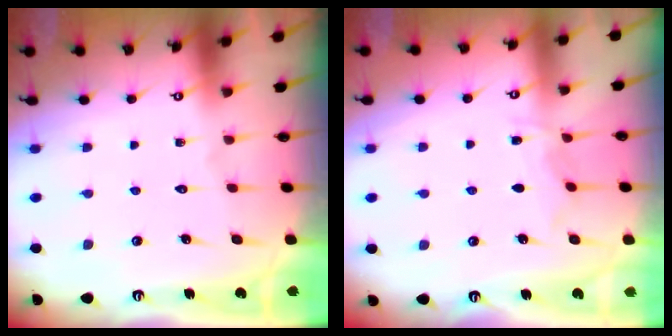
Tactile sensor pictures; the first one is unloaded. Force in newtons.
{"total": 4.9, "press": 4.9, "slide": 0.5}